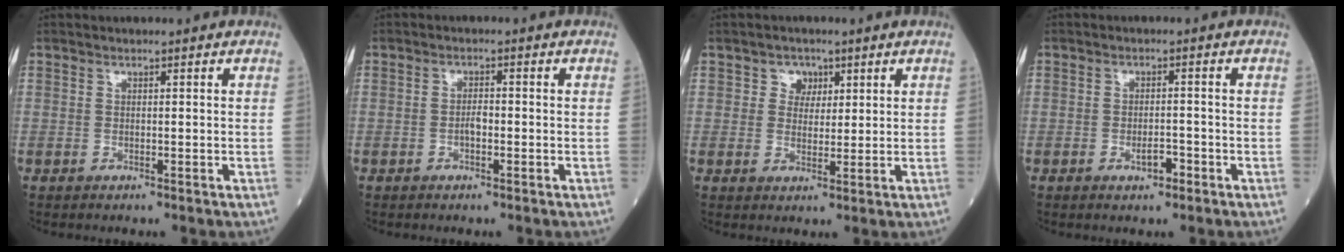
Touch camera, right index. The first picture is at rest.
{"total": 1.7, "force": [-0.5, 0.6, 1.5], "torque": [-0.022, 0.004, -0.012]}
{"total": 3.1, "force": [1.4, 2.6, 0.9], "torque": [-0.008, 0.003, 0.018]}
{"total": 2.4, "force": [-1.3, 0.9, 1.8], "torque": [-0.025, 0.003, -0.020]}